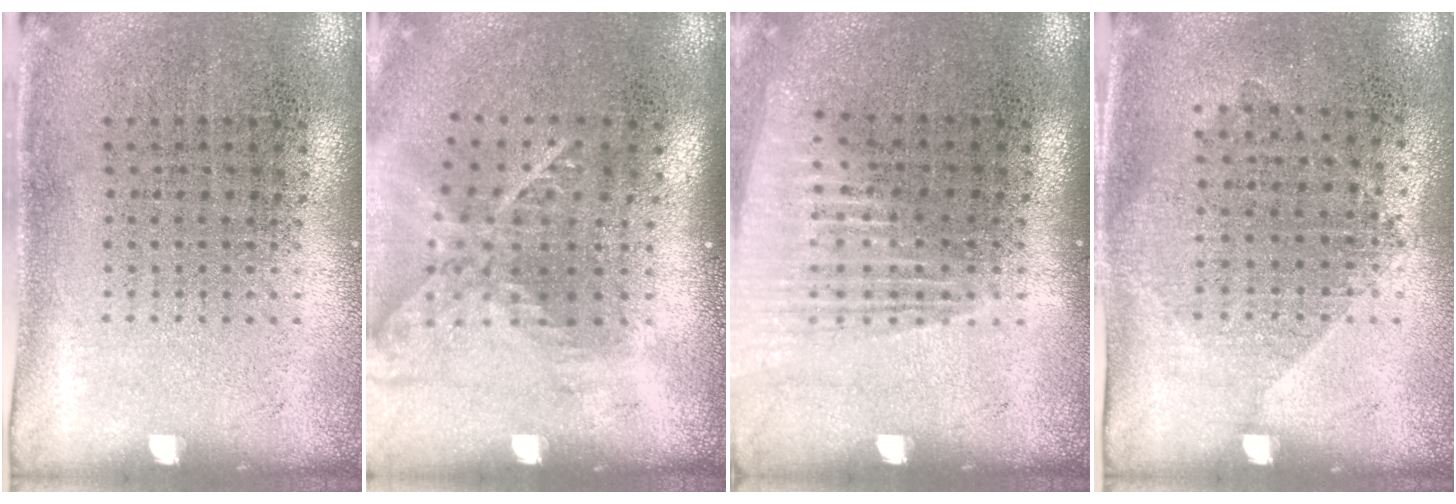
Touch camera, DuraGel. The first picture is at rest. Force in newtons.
{"total": 1.8, "press": 1.3, "slide": 1.2}
{"total": 1.4, "press": 1.3, "slide": 0.6}
{"total": 1.0, "press": 0.9, "slide": 0.5}